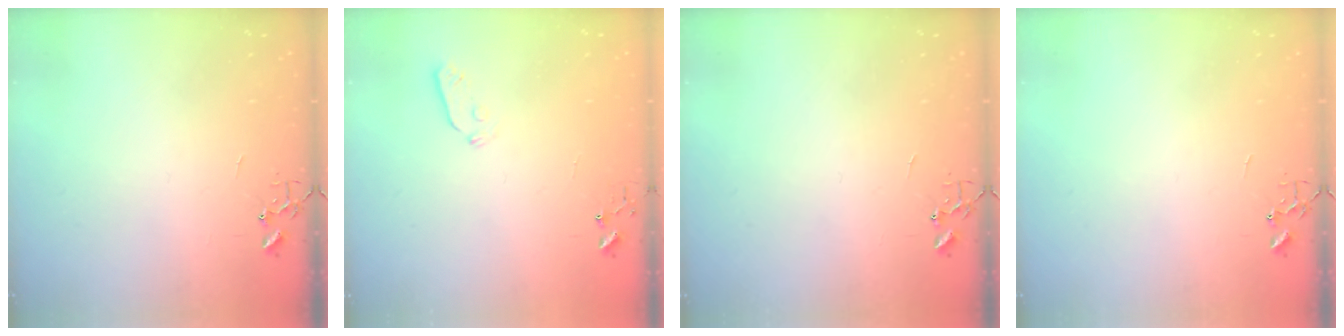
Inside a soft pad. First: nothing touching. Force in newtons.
{"total": 3.9, "press": 3.8, "slide": 0.9}
{"total": 0.0}
{"total": 0.0}